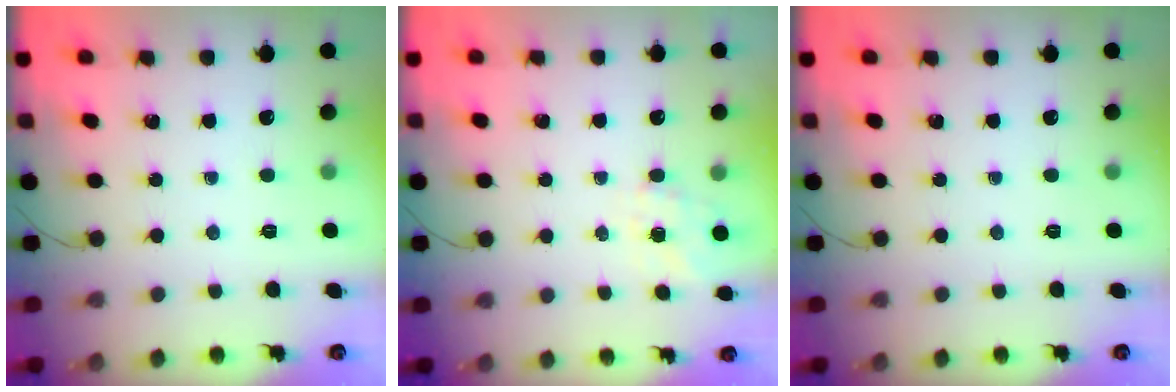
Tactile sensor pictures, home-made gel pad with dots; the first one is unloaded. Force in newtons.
{"total": 2.2, "press": 1.9, "slide": 1.2}
{"total": 0.0}